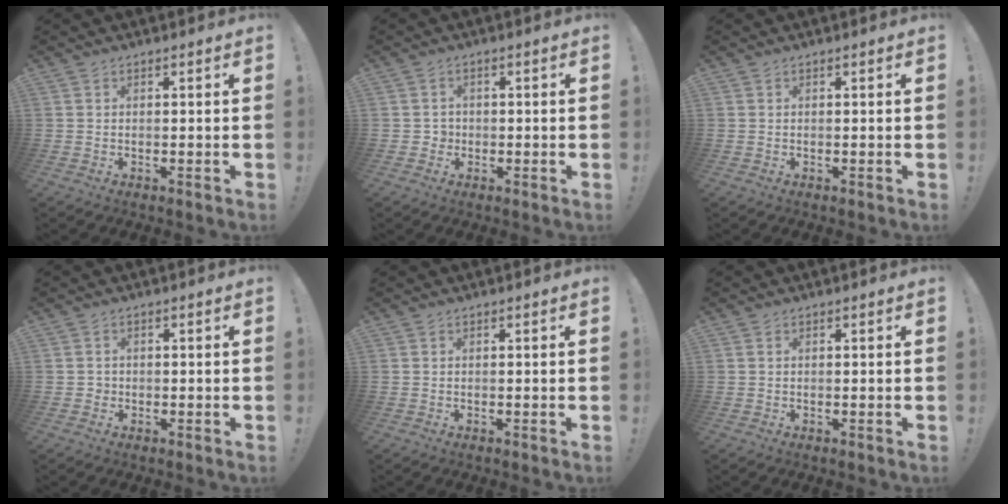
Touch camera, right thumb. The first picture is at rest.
{"total": 2.2, "force": [-0.5, 2.1, 0.5], "torque": [-0.009, 0.004, -0.009]}
{"total": 0.0}
{"total": 1.5, "force": [-0.5, 1.4, 0.4], "torque": [-0.014, 0.007, -0.008]}
{"total": 0.0}
{"total": 0.5, "force": [0.3, 0.4, 0.3], "torque": [-0.013, 0.004, 0.007]}